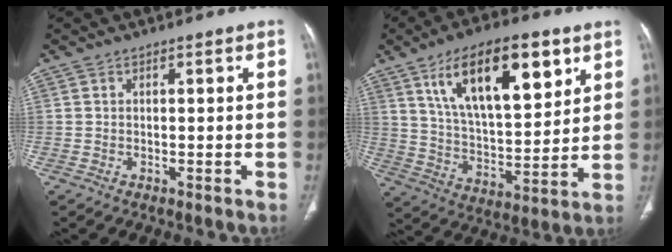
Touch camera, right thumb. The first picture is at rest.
{"total": 20.7, "force": [10.0, 8.7, 15.9], "torque": [-0.221, -0.042, 0.177]}